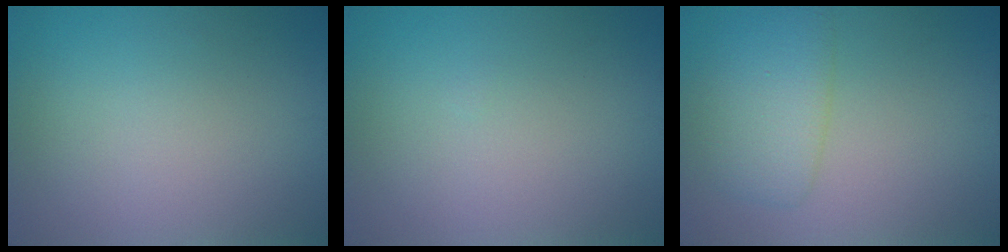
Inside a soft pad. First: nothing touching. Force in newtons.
{"total": 0.0}
{"total": 3.8, "press": 3.8, "slide": 0.2}